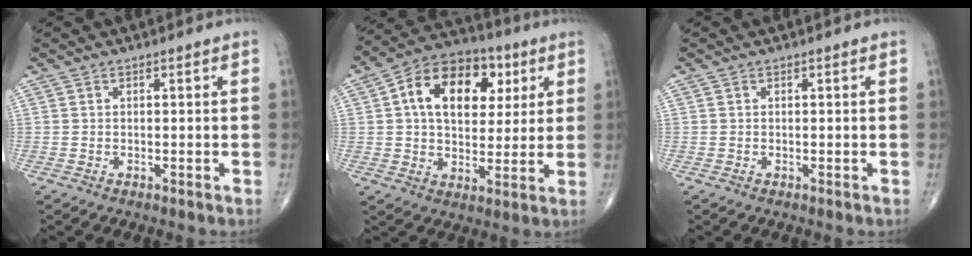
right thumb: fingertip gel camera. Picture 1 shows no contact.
{"total": 17.0, "force": [4.8, 11.1, 11.9], "torque": [-0.161, 0.007, 0.072]}
{"total": 0.0}